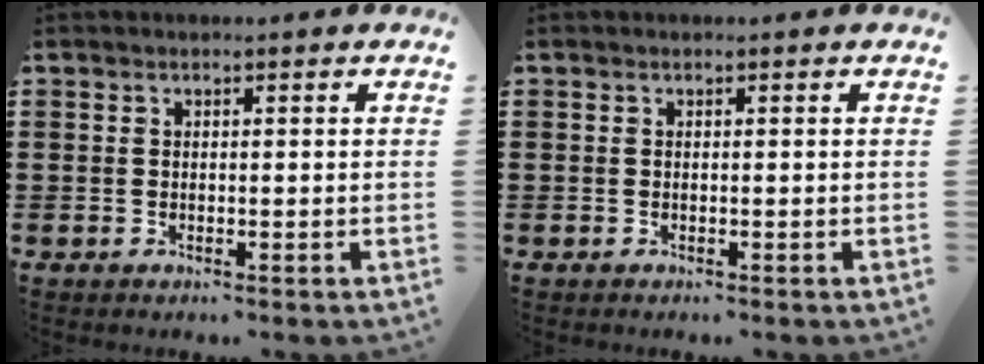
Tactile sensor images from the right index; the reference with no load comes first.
{"total": 0.0}